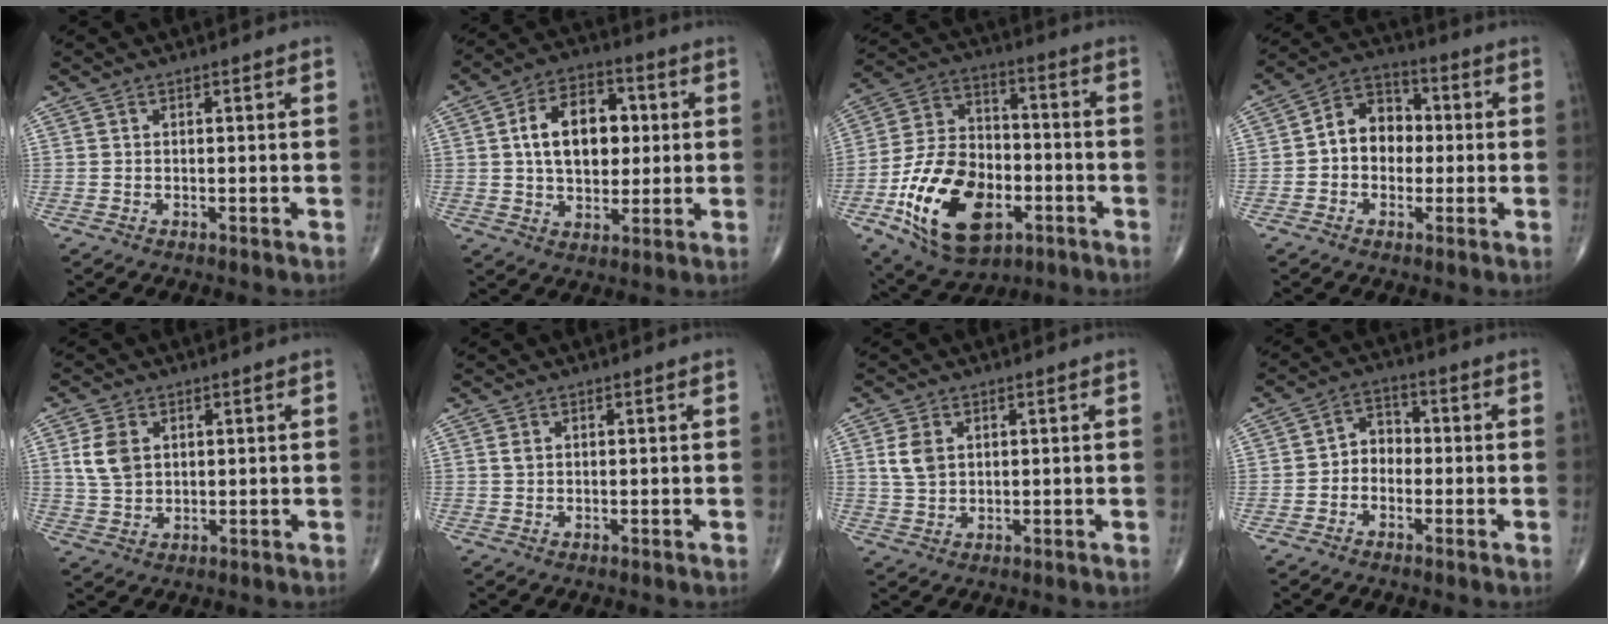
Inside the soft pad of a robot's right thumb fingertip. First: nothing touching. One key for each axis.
{"total": 14.3, "fx": 2.2, "fy": 9.3, "fz": 10.7, "tx": -0.140, "ty": 0.010, "tz": 0.030}
{"total": 21.7, "fx": -7.7, "fy": 13.2, "fz": 15.3, "tx": -0.248, "ty": 0.035, "tz": -0.124}
{"total": 9.3, "fx": -0.2, "fy": 7.3, "fz": 5.8, "tx": -0.060, "ty": 0.030, "tz": -0.017}
{"total": 6.0, "fx": 1.7, "fy": 4.1, "fz": 4.0, "tx": -0.070, "ty": -0.003, "tz": 0.041}
{"total": 0.9, "fx": 0.4, "fy": 0.6, "fz": 0.6, "tx": -0.008, "ty": 0.003, "tz": 0.009}
{"total": 4.4, "fx": 1.3, "fy": 3.0, "fz": 2.9, "tx": -0.050, "ty": -0.003, "tz": 0.033}
{"total": 4.7, "fx": -1.1, "fy": 3.8, "fz": 2.6, "tx": -0.015, "ty": 0.024, "tz": -0.035}